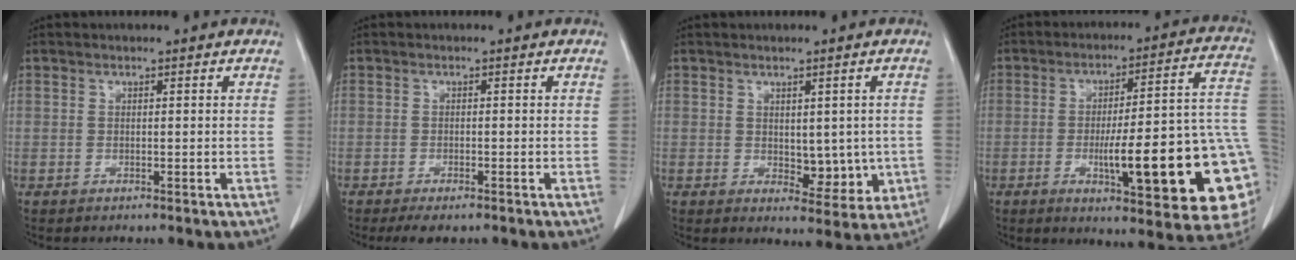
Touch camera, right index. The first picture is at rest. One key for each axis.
{"total": 3.0, "fx": -2.2, "fy": 1.0, "fz": 1.7, "tx": -0.028, "ty": -0.006, "tz": -0.031}
{"total": 5.6, "fx": -0.2, "fy": 3.2, "fz": 4.6, "tx": -0.044, "ty": -0.006, "tz": 0.013}
{"total": 22.4, "fx": -5.0, "fy": 3.4, "fz": 21.5, "tx": -0.207, "ty": 0.016, "tz": -0.058}